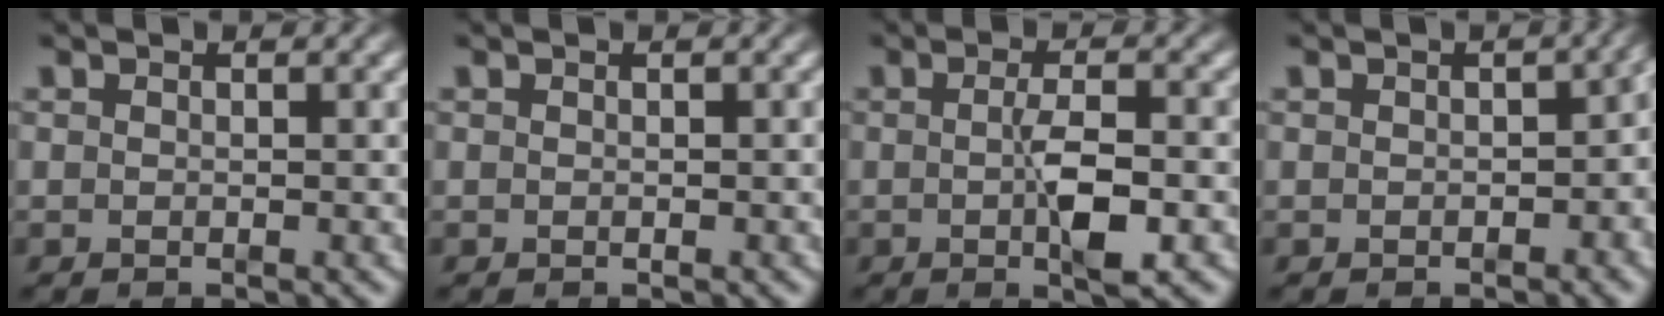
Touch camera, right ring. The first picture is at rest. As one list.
[{"total": 0.0}, {"total": 3.6, "force": [-1.0, 0.3, 3.5], "torque": [-0.055, -0.002, -0.018]}, {"total": 1.3, "force": [-0.7, 0.8, 0.8], "torque": [-0.005, 0.002, -0.010]}]